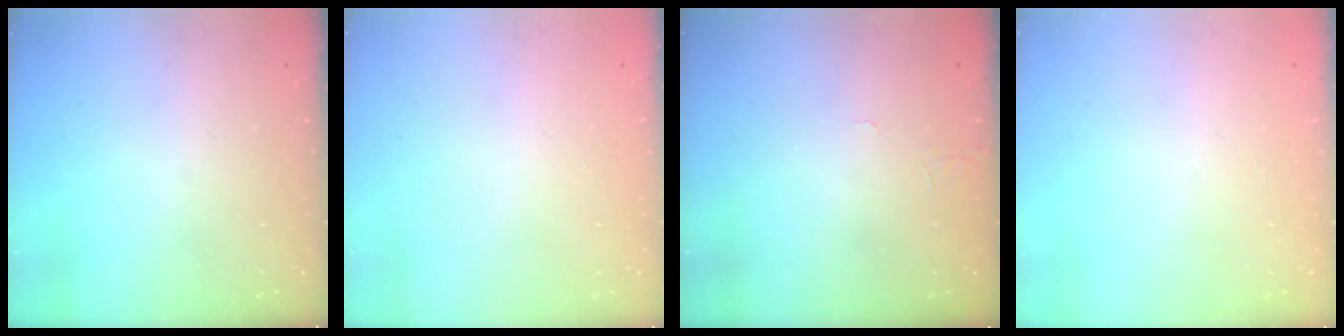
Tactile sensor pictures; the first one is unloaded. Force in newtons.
{"total": 0.0}
{"total": 3.5, "press": 3.5, "slide": 0.3}
{"total": 0.0}